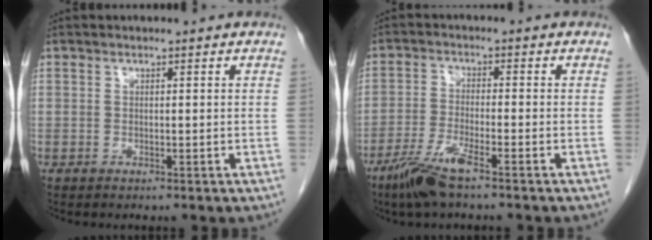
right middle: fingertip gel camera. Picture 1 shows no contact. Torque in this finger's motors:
{"motor_torque": [0.19, -0.14, 0.08, 0.06]}